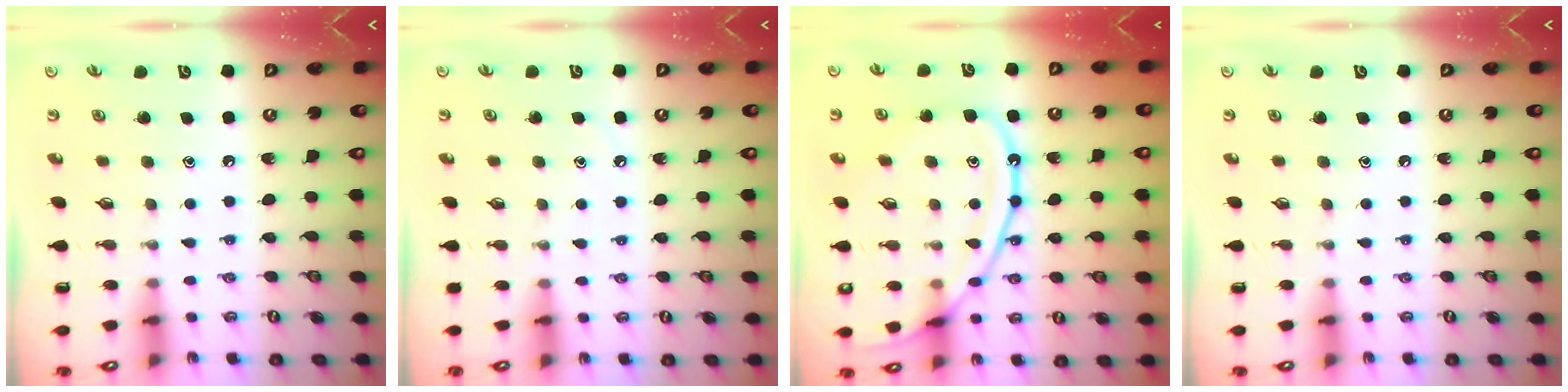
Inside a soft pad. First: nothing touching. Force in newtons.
{"total": 3.7, "press": 3.6, "slide": 0.6}
{"total": 16.6, "press": 16.5, "slide": 1.4}
{"total": 0.0}